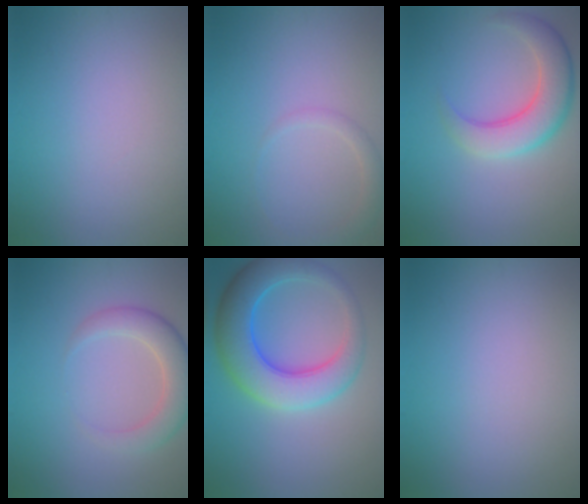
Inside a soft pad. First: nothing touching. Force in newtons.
{"total": 1.5, "press": 1.5, "slide": 0.1}
{"total": 5.3, "press": 5.3, "slide": 0.4}
{"total": 3.7, "press": 3.7, "slide": 0.3}
{"total": 7.9, "press": 7.9, "slide": 0.1}
{"total": 0.0}